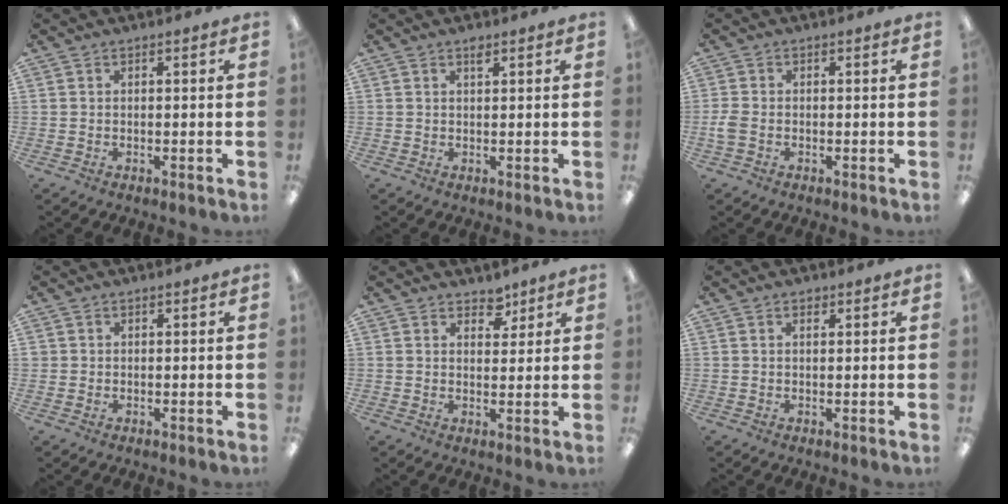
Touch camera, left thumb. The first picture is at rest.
{"total": 1.5, "force": [1.0, 0.5, 1.0], "torque": [-0.014, -0.002, 0.017]}
{"total": 2.6, "force": [-0.7, 1.6, 1.9], "torque": [-0.039, 0.002, -0.013]}
{"total": 0.9, "force": [0.1, 0.9, 0.1], "torque": [-0.002, 0.004, 0.001]}
{"total": 4.1, "force": [3.3, 2.3, 1.1], "torque": [0.002, -0.021, 0.054]}
{"total": 1.2, "force": [0.6, 0.6, 0.8], "torque": [-0.009, -0.001, 0.010]}